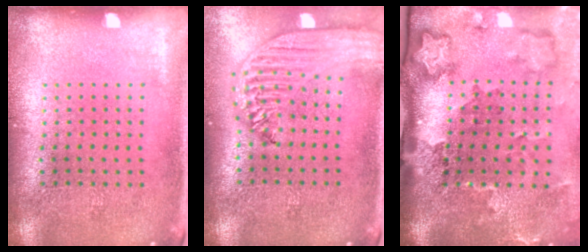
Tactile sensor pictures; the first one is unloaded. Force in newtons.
{"total": 2.8, "press": 2.2, "slide": 1.6}
{"total": 3.5, "press": 2.2, "slide": 2.7}